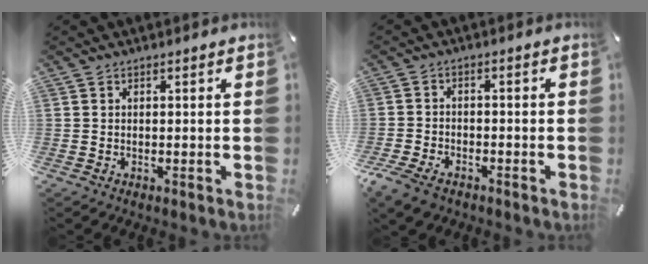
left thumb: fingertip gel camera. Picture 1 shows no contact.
{"total": 5.6, "force": [-3.9, 3.1, 2.5], "torque": [-0.071, 0.011, -0.078]}